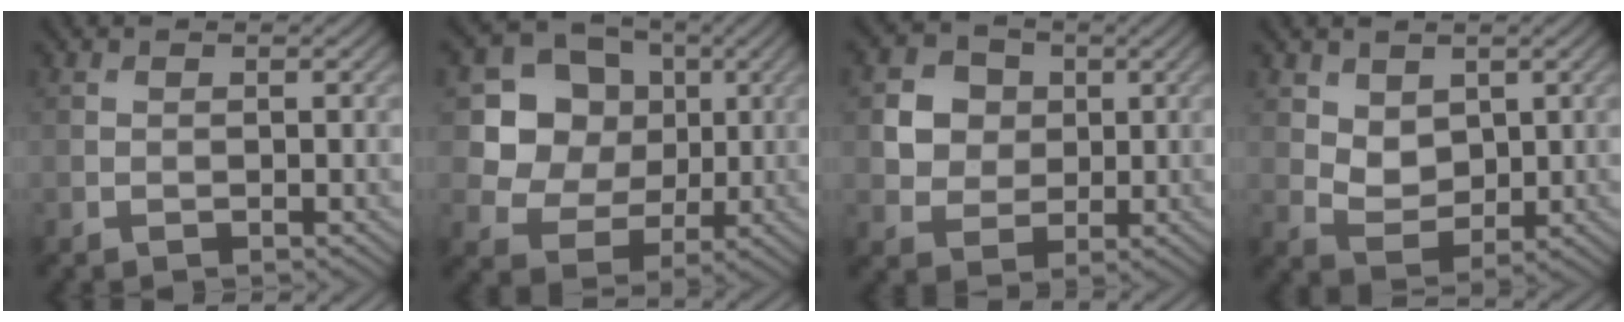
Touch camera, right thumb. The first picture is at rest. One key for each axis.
{"total": 9.2, "fx": 1.8, "fy": 8.1, "fz": 4.0, "tx": -0.090, "ty": -0.001, "tz": 0.030}
{"total": 5.6, "fx": 1.1, "fy": 5.0, "fz": 2.3, "tx": -0.070, "ty": 0.005, "tz": 0.006}
{"total": 4.0, "fx": 1.8, "fy": 2.9, "fz": 2.1, "tx": -0.057, "ty": -0.010, "tz": 0.033}